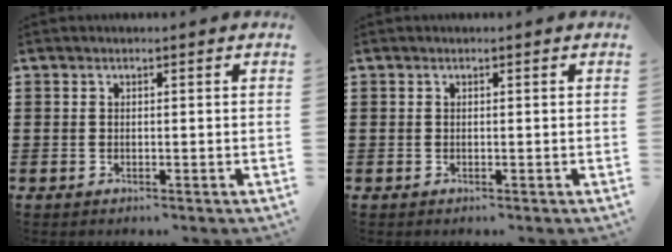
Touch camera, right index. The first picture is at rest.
{"total": 0.0}